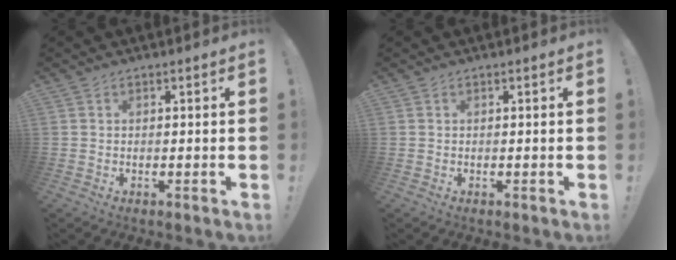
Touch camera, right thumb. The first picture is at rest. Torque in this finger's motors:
{"motor_torque": [0.00, 0.00, 0.02, 0.00, 0.03]}